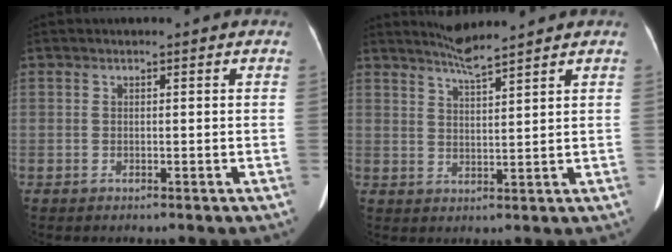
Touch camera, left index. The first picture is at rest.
{"total": 4.3, "force": [4.0, -0.8, 1.6], "torque": [-0.036, -0.002, 0.077]}